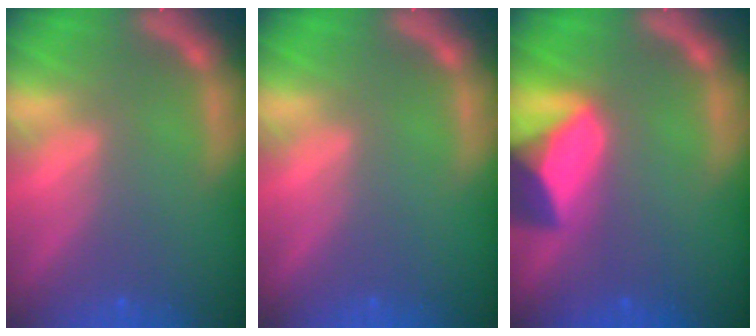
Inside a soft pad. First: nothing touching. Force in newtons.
{"total": 0.0}
{"total": 8.4}